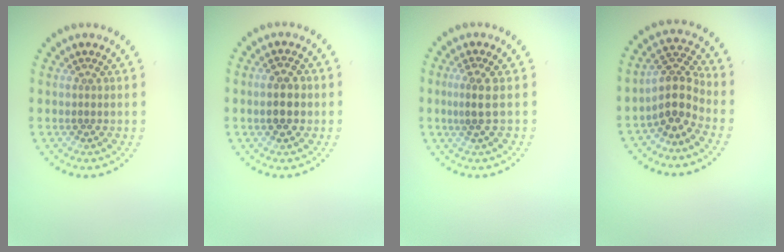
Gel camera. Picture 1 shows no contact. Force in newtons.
{"total": 2.5, "press": 2.5, "slide": 0.1}
{"total": 1.9, "press": 1.6, "slide": 1.1}
{"total": 3.7, "press": 2.8, "slide": 2.4}